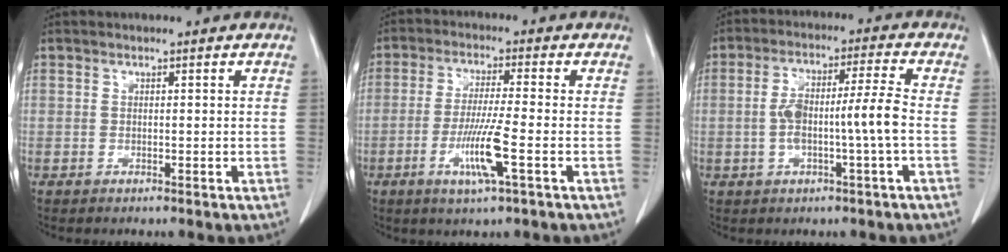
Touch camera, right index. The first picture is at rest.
{"total": 8.0, "force": [-2.8, -0.3, 7.4], "torque": [-0.143, -0.014, -0.054]}
{"total": 8.4, "force": [-1.3, 0.0, 8.3], "torque": [-0.158, 0.019, -0.022]}